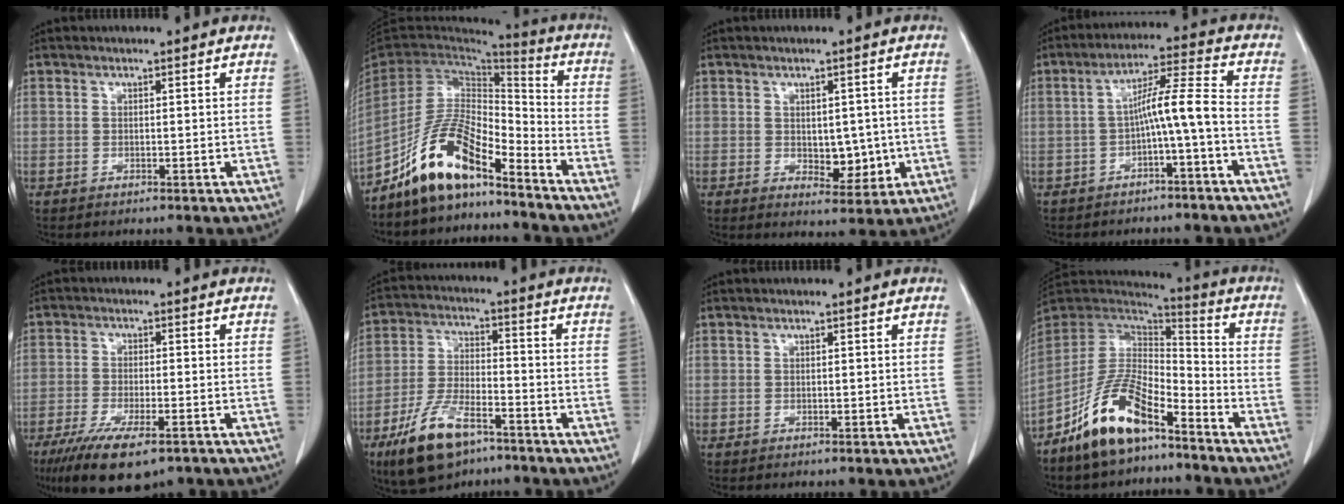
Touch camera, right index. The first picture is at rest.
{"total": 12.2, "force": [-9.2, 3.4, 7.3], "torque": [-0.148, 0.022, -0.173]}
{"total": 5.3, "force": [-0.5, 3.1, 4.3], "torque": [-0.048, -0.002, 0.004]}
{"total": 7.3, "force": [-2.2, -0.4, 7.0], "torque": [-0.116, 0.028, -0.036]}
{"total": 11.8, "force": [-7.8, 3.1, 8.2], "torque": [-0.136, -0.024, -0.124]}
{"total": 12.0, "force": [-7.5, 4.5, 8.2], "torque": [-0.174, -0.010, -0.137]}
{"total": 0.0}
{"total": 13.4, "force": [-8.8, 4.6, 9.0], "torque": [-0.183, 0.011, -0.168]}